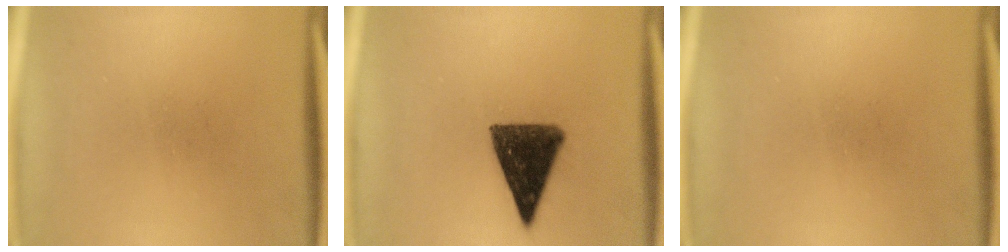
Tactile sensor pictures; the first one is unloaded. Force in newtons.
{"total": 12.2}
{"total": 0.0}